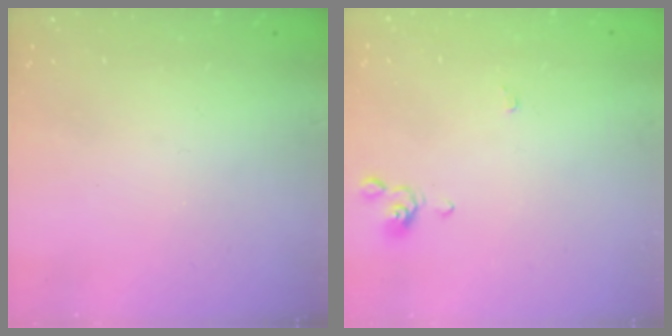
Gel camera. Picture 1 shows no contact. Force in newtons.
{"total": 0.0}